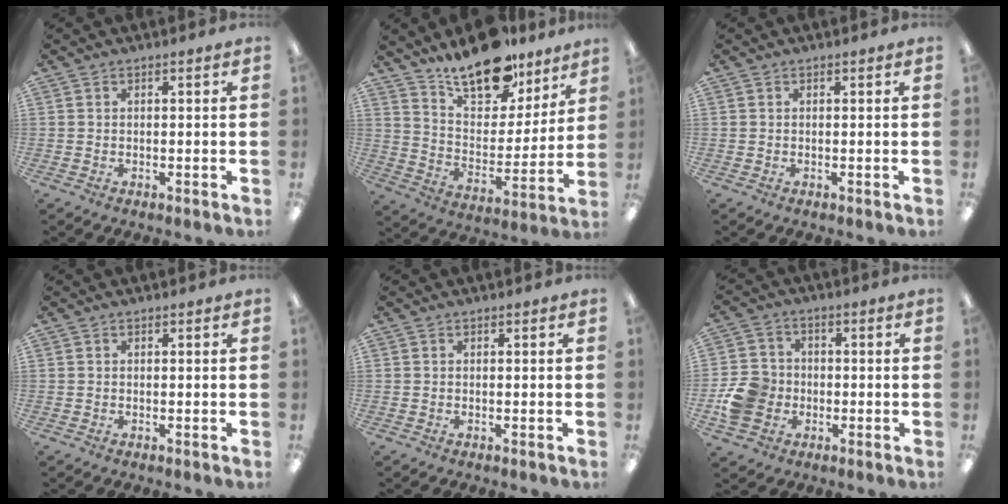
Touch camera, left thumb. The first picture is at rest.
{"total": 18.0, "force": [14.2, 7.9, 7.7], "torque": [-0.130, -0.097, 0.251]}
{"total": 0.0}
{"total": 0.0}
{"total": 0.0}
{"total": 9.0, "force": [-1.8, 8.0, 3.7], "torque": [-0.073, 0.021, -0.031]}